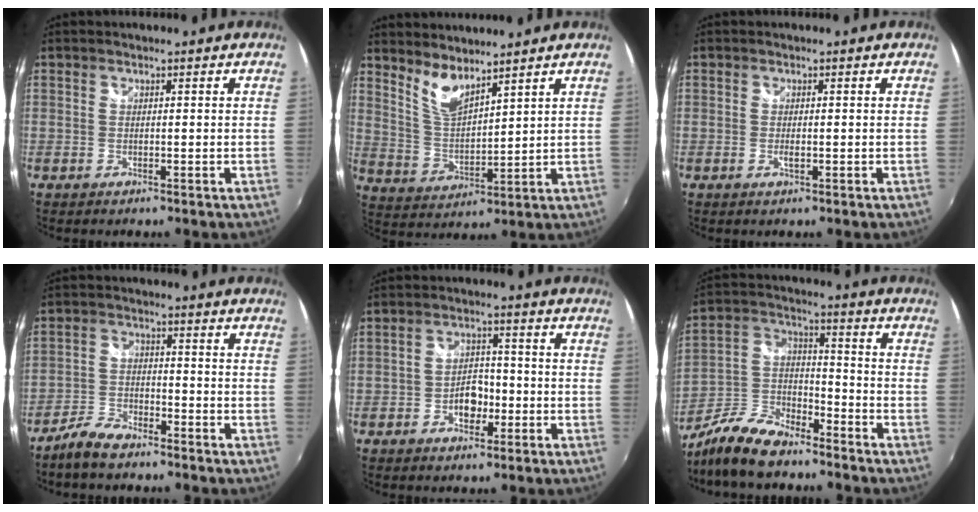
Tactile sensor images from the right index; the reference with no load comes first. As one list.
[{"total": 6.8, "force": [5.5, 1.7, 3.7], "torque": [-0.072, -0.008, 0.114]}, {"total": 1.1, "force": [-0.3, 0.3, 1.0], "torque": [-0.019, -0.002, -0.006]}, {"total": 6.2, "force": [-5.2, 1.9, 2.7], "torque": [-0.069, 0.003, -0.104]}, {"total": 4.9, "force": [-2.1, 3.2, 3.0], "torque": [-0.055, 0.009, -0.030]}, {"total": 13.5, "force": [-9.9, 5.1, 7.6], "torque": [-0.174, -0.007, -0.190]}]